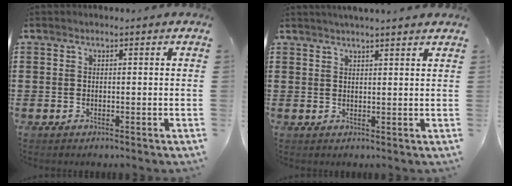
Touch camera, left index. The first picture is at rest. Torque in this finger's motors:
{"motor_torque": [1.13, -1.00, 0.23, 0.10]}